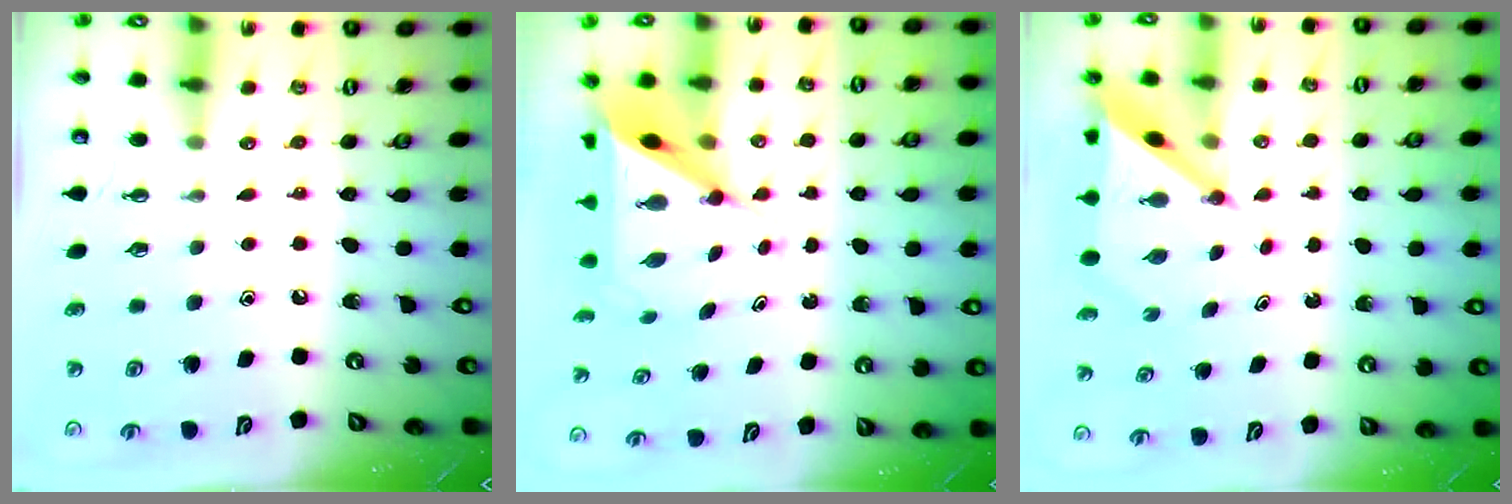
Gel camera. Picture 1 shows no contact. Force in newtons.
{"total": 9.0, "press": 8.9, "slide": 0.8}
{"total": 6.5, "press": 6.4, "slide": 0.7}